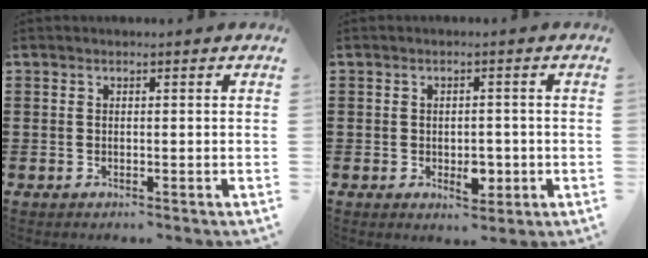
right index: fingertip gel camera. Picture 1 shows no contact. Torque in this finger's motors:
{"motor_torque": [0.08, -0.02, 0.11, 0.03]}